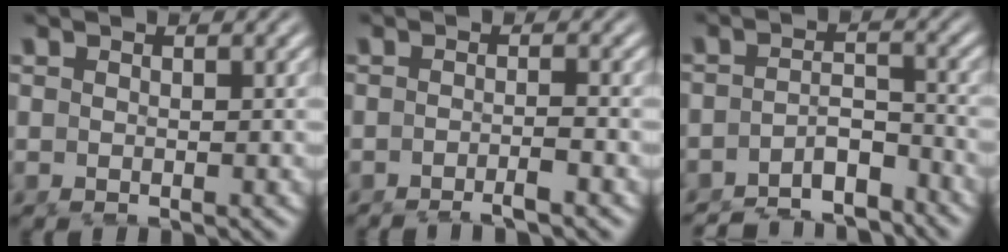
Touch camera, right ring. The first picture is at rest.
{"total": 1.7, "force": [-1.4, -0.7, 0.8], "torque": [-0.006, 0.007, -0.031]}
{"total": 6.2, "force": [-5.7, 1.6, 1.8], "torque": [-0.014, -0.014, -0.091]}